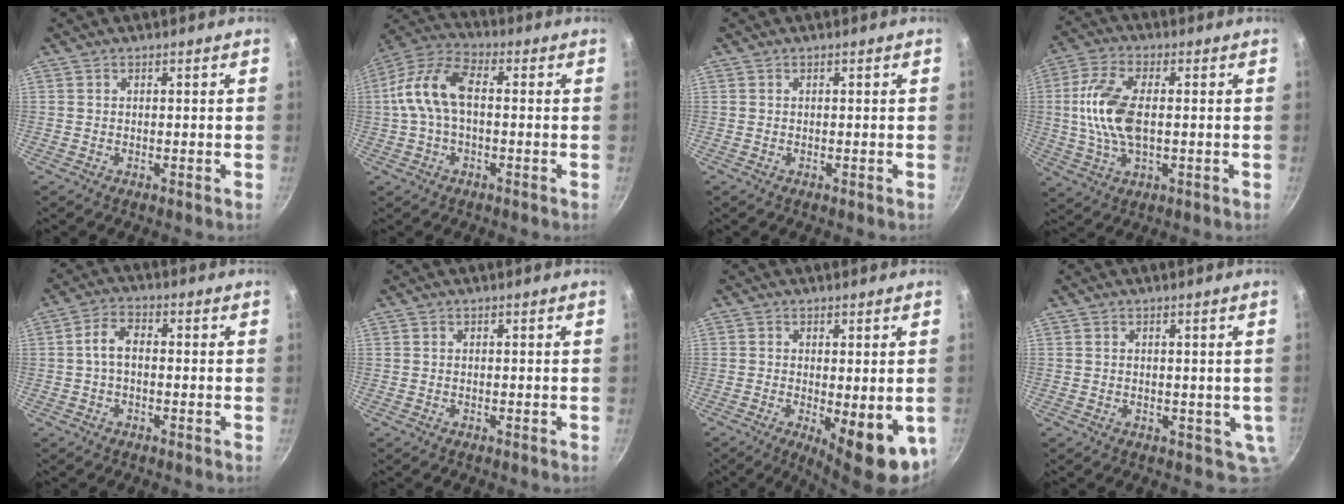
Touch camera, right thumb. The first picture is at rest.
{"total": 11.8, "force": [0.5, 6.4, 9.9], "torque": [-0.208, 0.038, 0.001]}
{"total": 0.0}
{"total": 12.3, "force": [0.5, 6.0, 10.7], "torque": [-0.230, 0.004, 0.009]}
{"total": 4.7, "force": [-0.2, 2.8, 3.8], "torque": [-0.068, 0.019, -0.008]}
{"total": 0.0}
{"total": 11.9, "force": [-3.7, 4.2, 10.5], "torque": [-0.130, -0.021, -0.041]}
{"total": 4.3, "force": [0.6, 2.8, 3.2], "torque": [-0.023, -0.013, 0.021]}